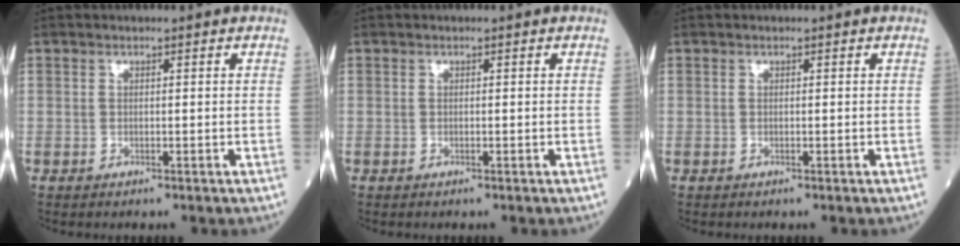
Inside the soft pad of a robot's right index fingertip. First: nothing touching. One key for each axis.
{"total": 0.0}
{"total": 0.0}